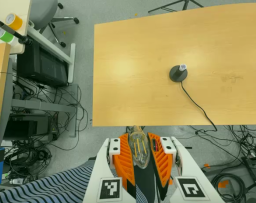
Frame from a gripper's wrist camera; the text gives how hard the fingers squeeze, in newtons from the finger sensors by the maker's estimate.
{"total": 21.8, "left": 24.4, "right": 19.2}